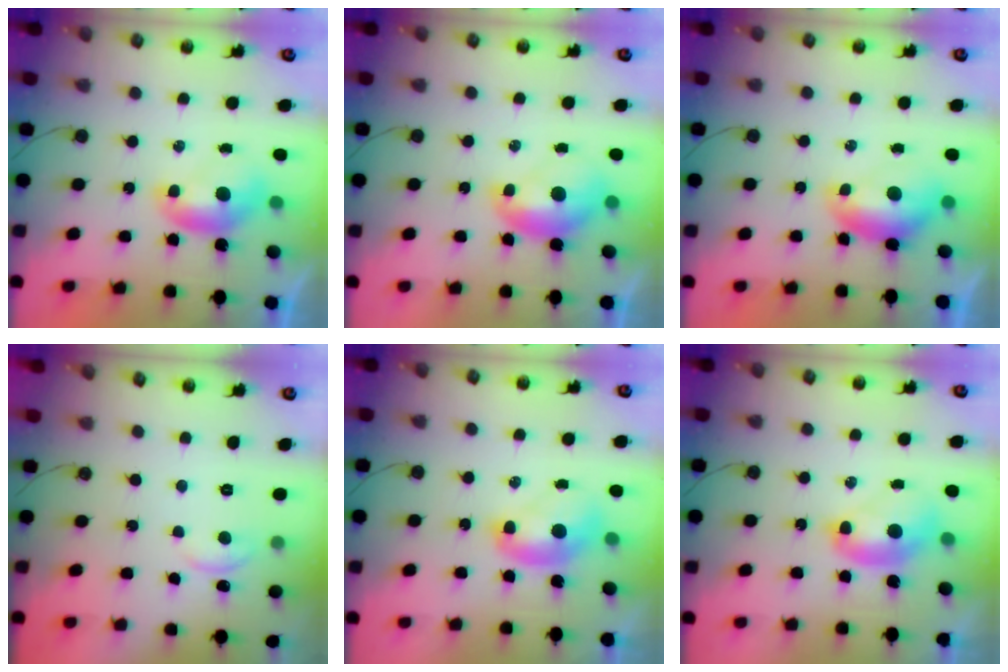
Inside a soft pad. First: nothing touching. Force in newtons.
{"total": 1.6, "press": 1.5, "slide": 0.2}
{"total": 0.0}
{"total": 2.0, "press": 2.0, "slide": 0.3}
{"total": 2.0, "press": 2.0, "slide": 0.2}
{"total": 2.6, "press": 2.6, "slide": 0.1}